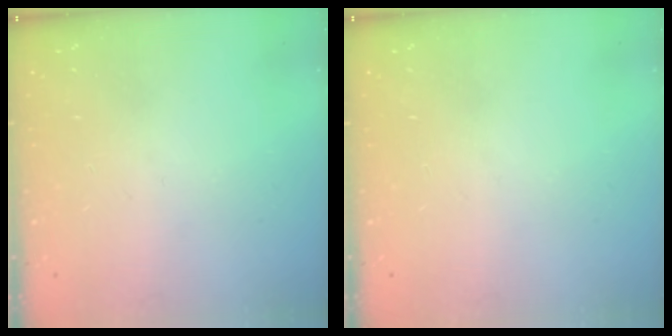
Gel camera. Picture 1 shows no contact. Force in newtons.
{"total": 0.0}